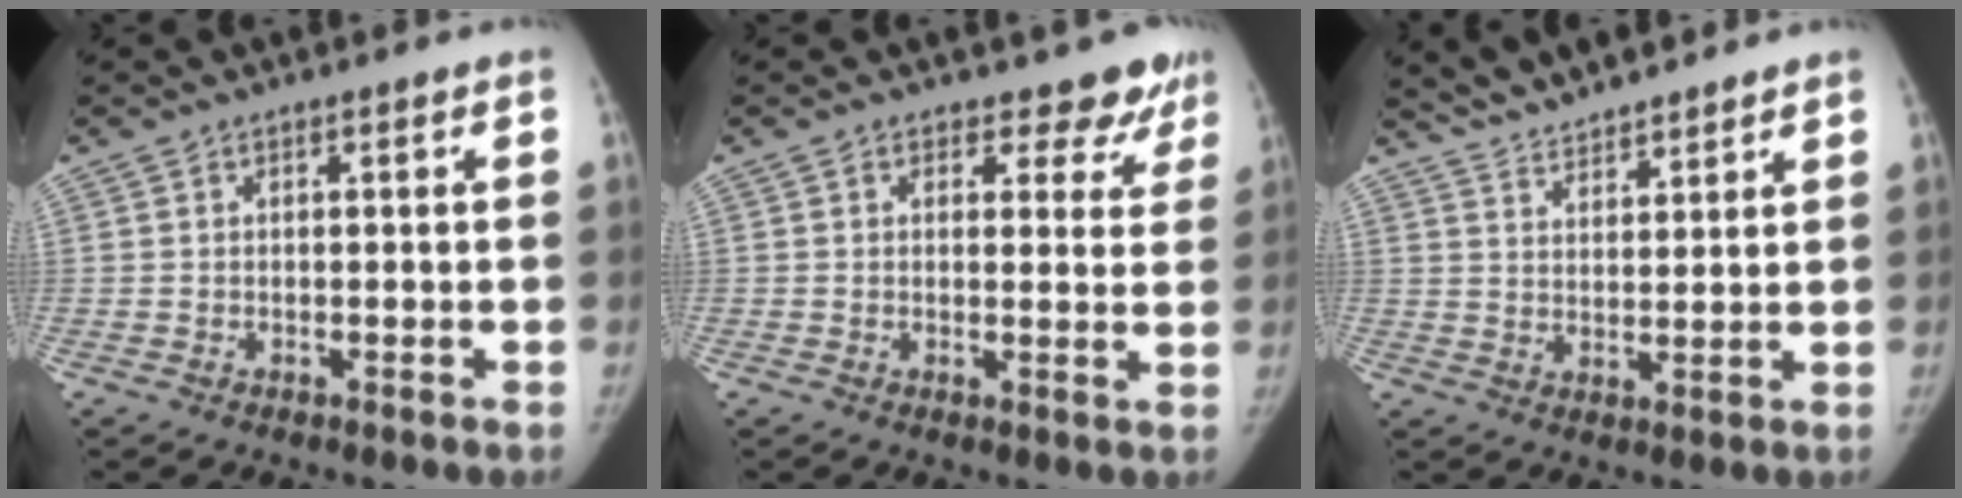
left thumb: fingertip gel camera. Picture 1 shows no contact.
{"total": 6.2, "force": [5.0, 3.6, 0.7], "torque": [0.037, -0.026, 0.044]}
{"total": 7.5, "force": [7.0, 1.6, 2.1], "torque": [-0.024, -0.018, 0.130]}